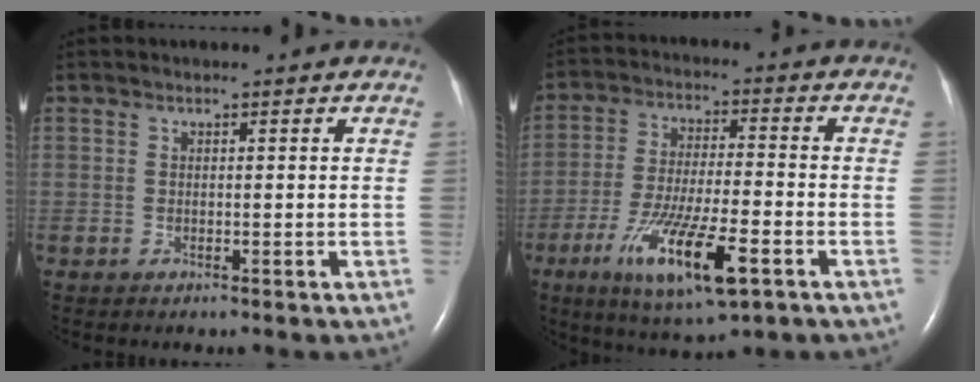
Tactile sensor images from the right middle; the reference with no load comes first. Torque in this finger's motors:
{"motor_torque": [1.45, -0.69, 0.96, 0.21]}